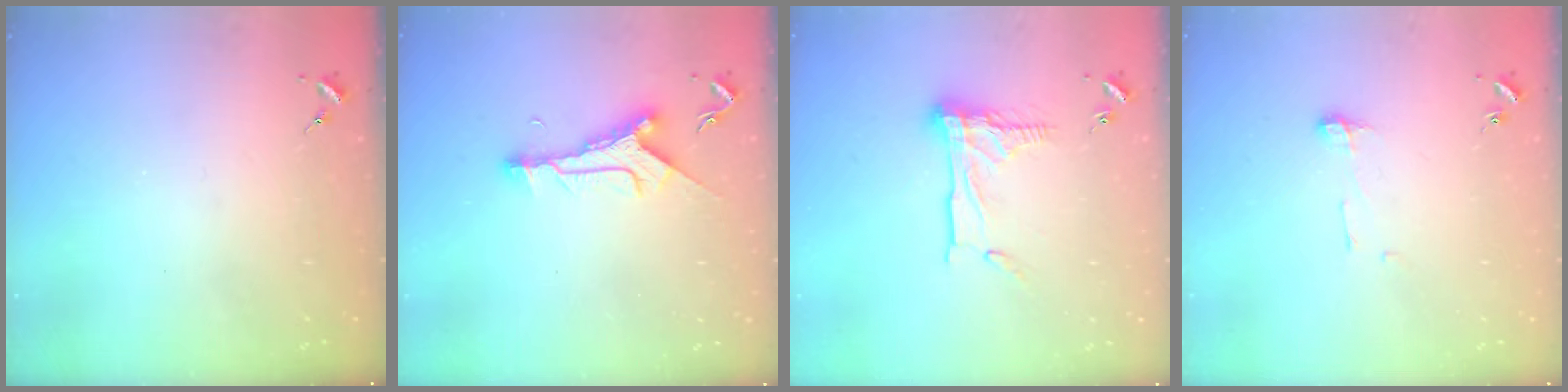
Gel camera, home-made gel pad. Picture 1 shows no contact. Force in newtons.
{"total": 9.9, "press": 9.9, "slide": 0.5}
{"total": 15.0, "press": 14.9, "slide": 1.3}
{"total": 4.5, "press": 4.5, "slide": 0.5}